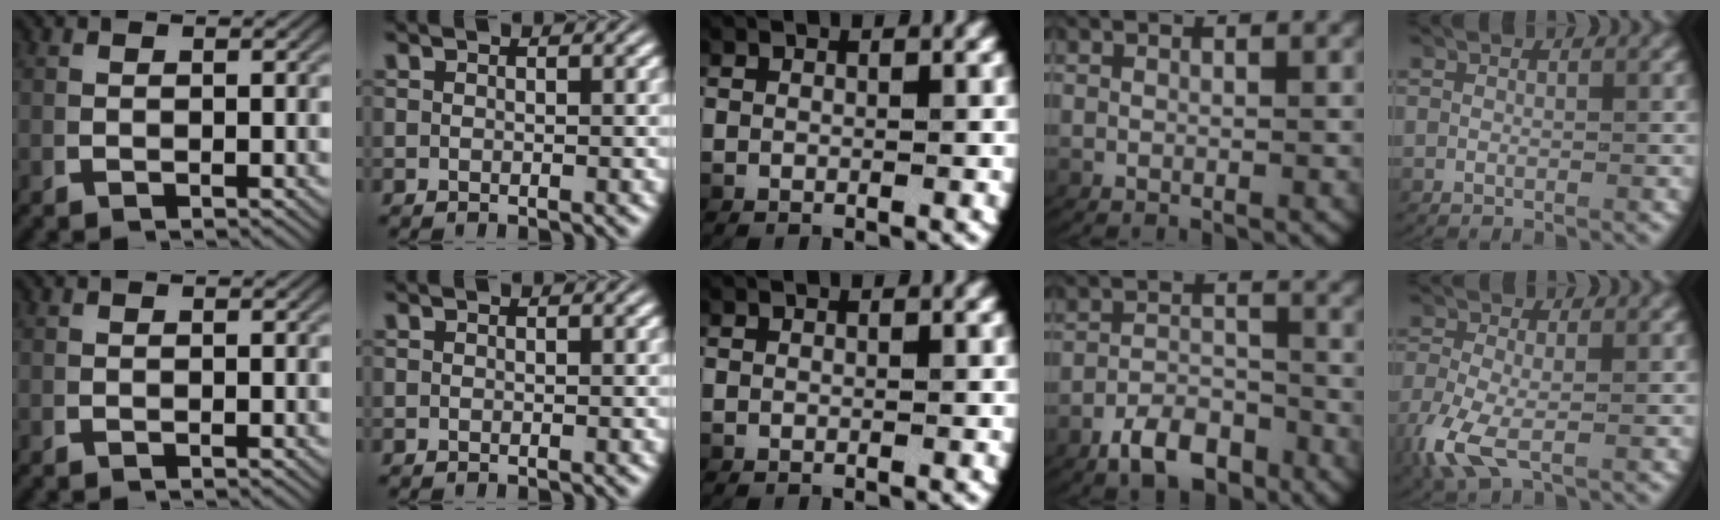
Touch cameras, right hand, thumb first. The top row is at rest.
{"ring": {"total": 4.9, "force": [-3.9, 2.3, 2.0], "torque": [-0.025, -0.009, -0.067]}, "little": {"total": 3.8, "force": [-1.7, 2.2, 2.7], "torque": [-0.082, -0.020, -0.021]}}